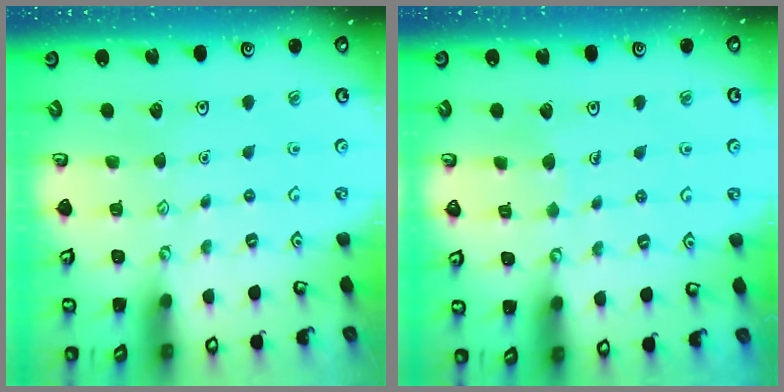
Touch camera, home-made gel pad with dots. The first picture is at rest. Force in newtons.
{"total": 3.5, "press": 3.5, "slide": 0.2}